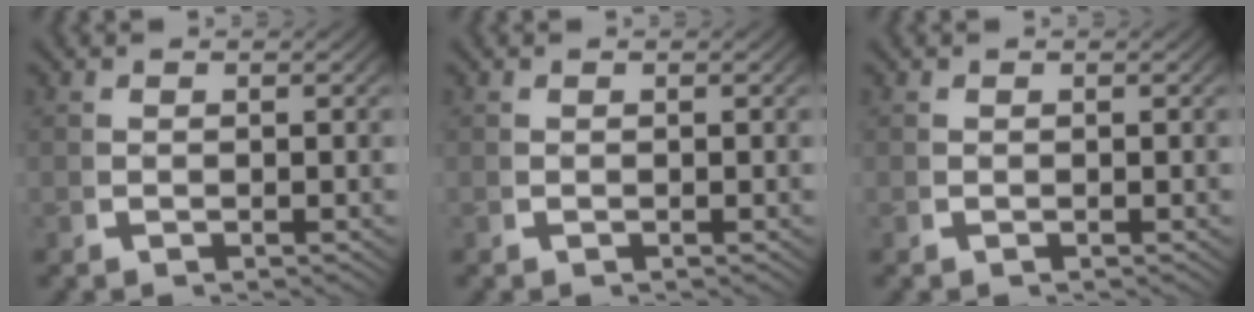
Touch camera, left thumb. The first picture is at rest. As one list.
[{"total": 0.0}, {"total": 0.0}]